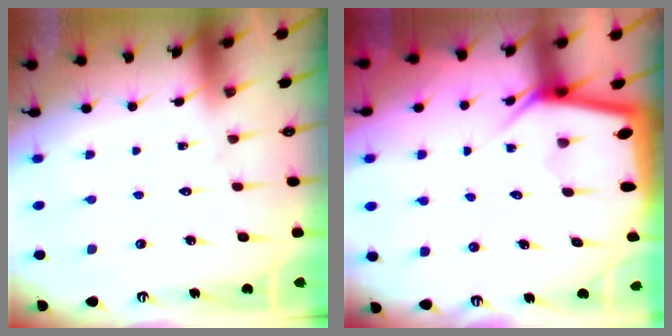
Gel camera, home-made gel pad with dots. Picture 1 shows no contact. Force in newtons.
{"total": 3.9, "press": 3.9, "slide": 0.3}